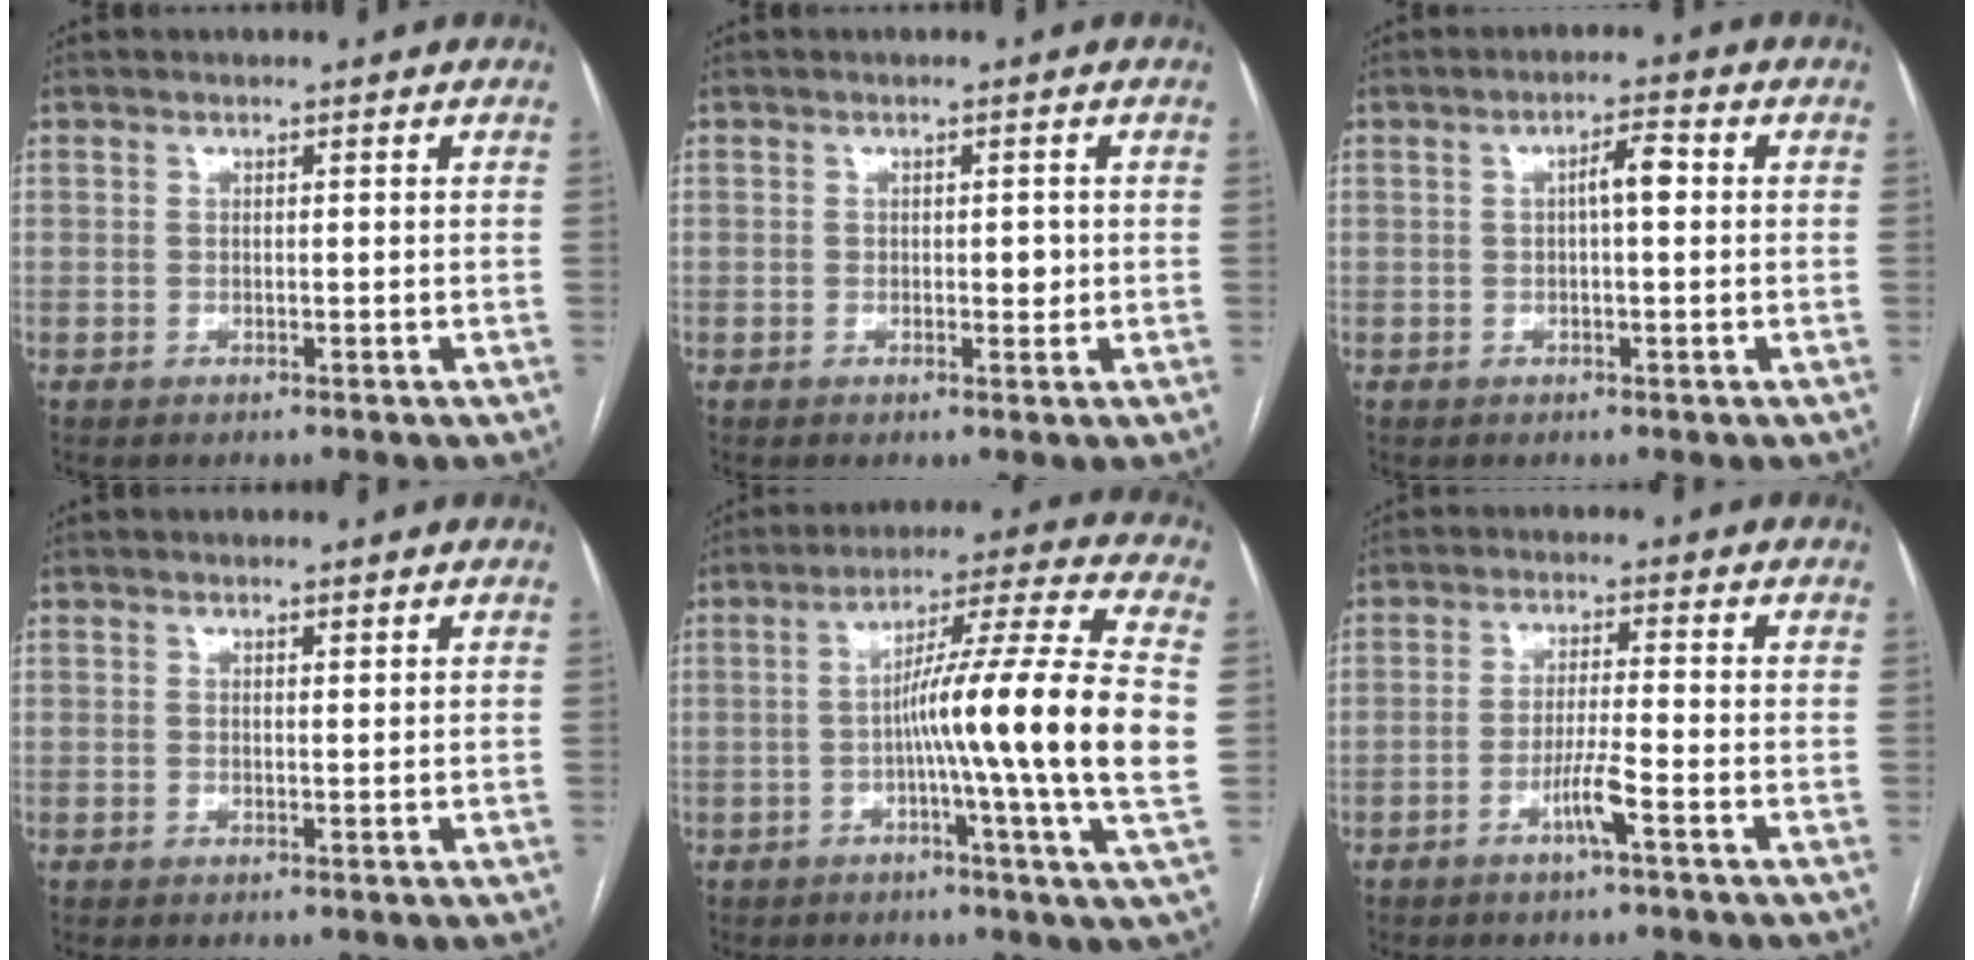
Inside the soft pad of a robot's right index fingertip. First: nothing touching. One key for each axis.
{"total": 1.8, "fx": 0.0, "fy": 1.0, "fz": 1.5, "tx": -0.018, "ty": 0.002, "tz": 0.001}
{"total": 3.5, "fx": 0.4, "fy": 0.8, "fz": 3.4, "tx": -0.054, "ty": 0.011, "tz": 0.003}
{"total": 0.6, "fx": 0.5, "fy": 0.1, "fz": 0.4, "tx": -0.006, "ty": -0.003, "tz": 0.006}
{"total": 17.6, "fx": -1.4, "fy": -1.8, "fz": 17.4, "tx": -0.271, "ty": 0.000, "tz": -0.036}
{"total": 4.2, "fx": -2.2, "fy": -0.3, "fz": 3.6, "tx": -0.070, "ty": -0.006, "tz": -0.043}